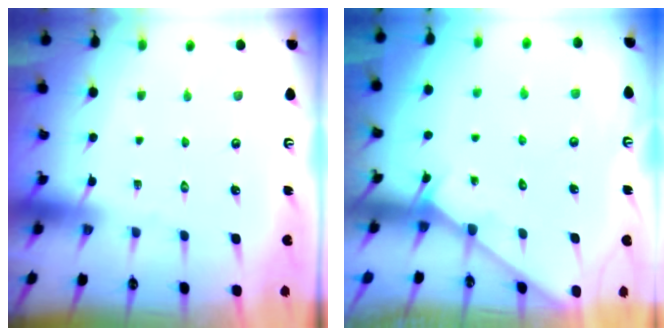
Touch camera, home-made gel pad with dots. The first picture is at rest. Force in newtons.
{"total": 2.6, "press": 2.5, "slide": 0.3}